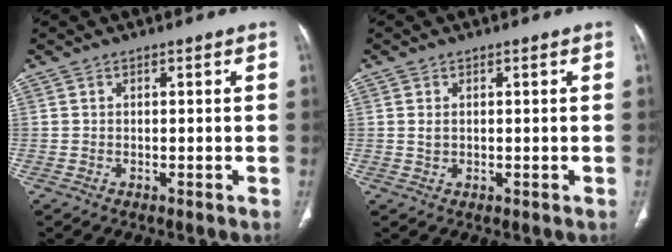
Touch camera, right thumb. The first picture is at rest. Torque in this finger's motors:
{"motor_torque": [-0.23, 0.05, -0.03, 0.40, -0.01]}